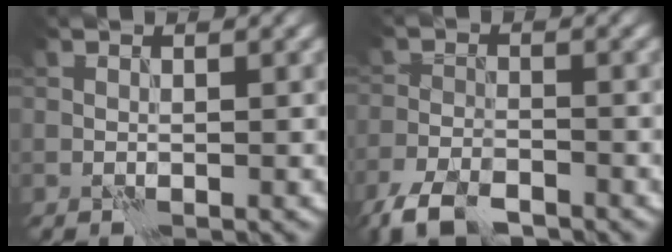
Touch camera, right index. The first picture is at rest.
{"total": 5.4, "force": [-4.3, 1.9, 2.7], "torque": [-0.050, -0.008, -0.089]}